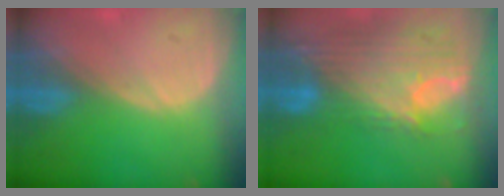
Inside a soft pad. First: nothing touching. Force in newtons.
{"total": 12.1, "press": 10.2, "slide": 6.4}